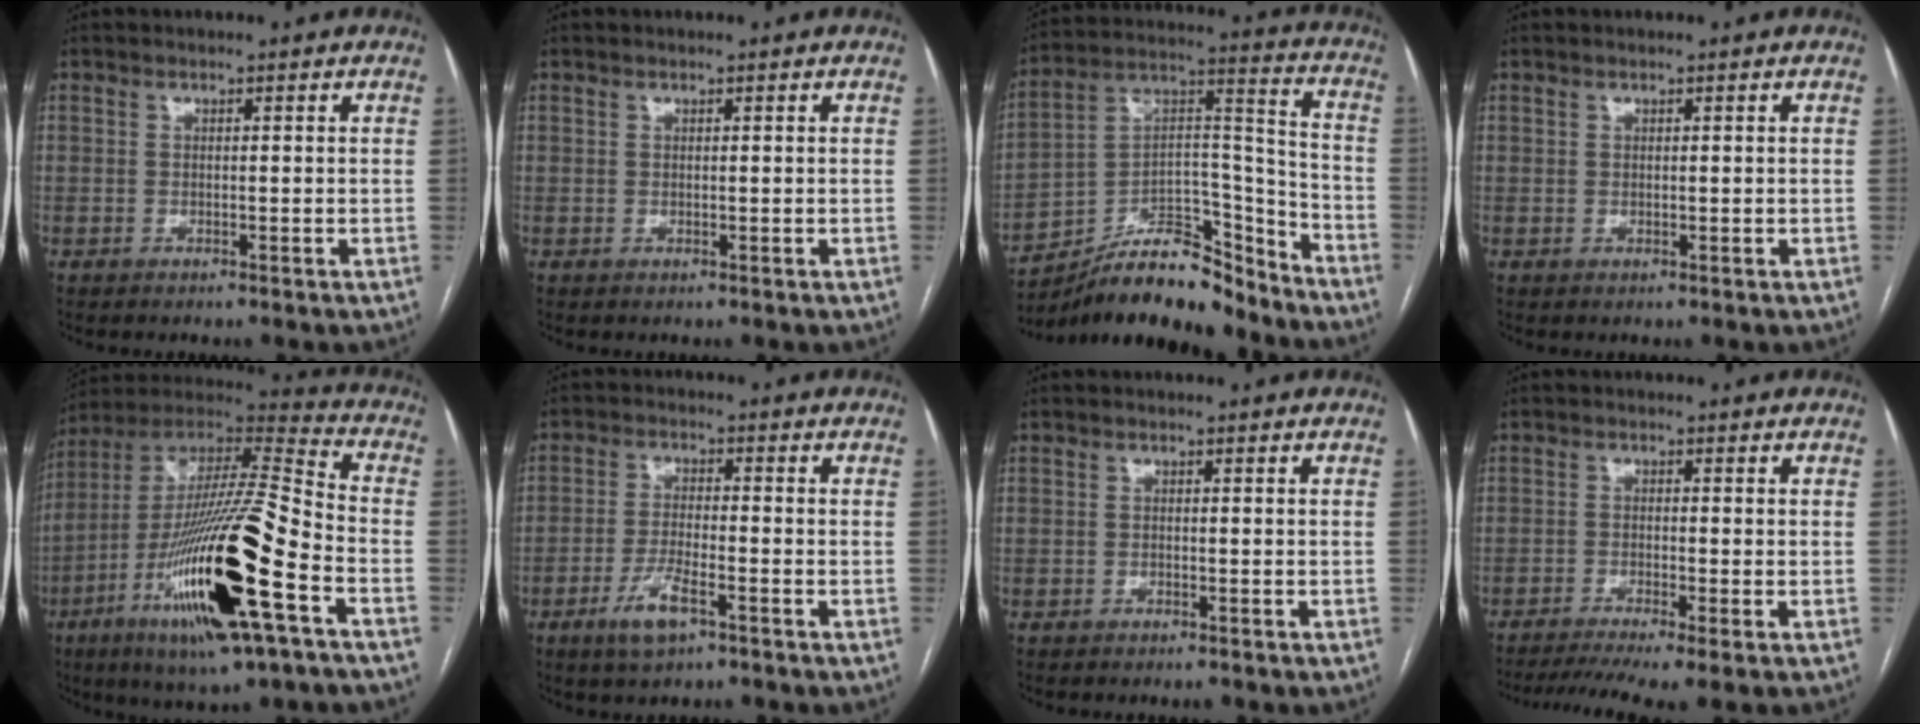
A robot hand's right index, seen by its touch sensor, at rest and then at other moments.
{"total": 0.0}
{"total": 19.1, "force": [-16.2, 5.6, 8.3], "torque": [-0.151, 0.044, -0.271]}
{"total": 0.0}
{"total": 26.8, "force": [-9.8, 3.1, 24.7], "torque": [-0.469, -0.041, -0.171]}
{"total": 5.7, "force": [-3.3, 1.3, 4.4], "torque": [-0.092, -0.005, -0.058]}
{"total": 1.1, "force": [-0.9, 0.2, 0.5], "torque": [-0.011, -0.002, -0.010]}
{"total": 7.9, "force": [-6.0, 0.1, 5.2], "torque": [-0.085, -0.011, -0.096]}